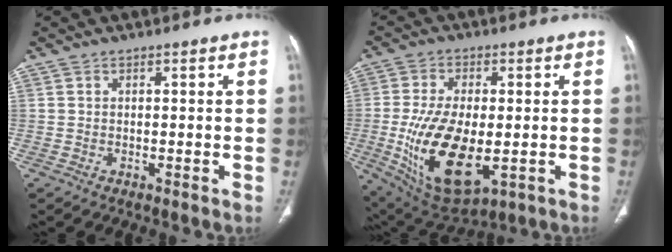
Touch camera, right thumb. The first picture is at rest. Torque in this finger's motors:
{"motor_torque": [-0.17, 2.14, 2.25, -0.10, 0.64]}